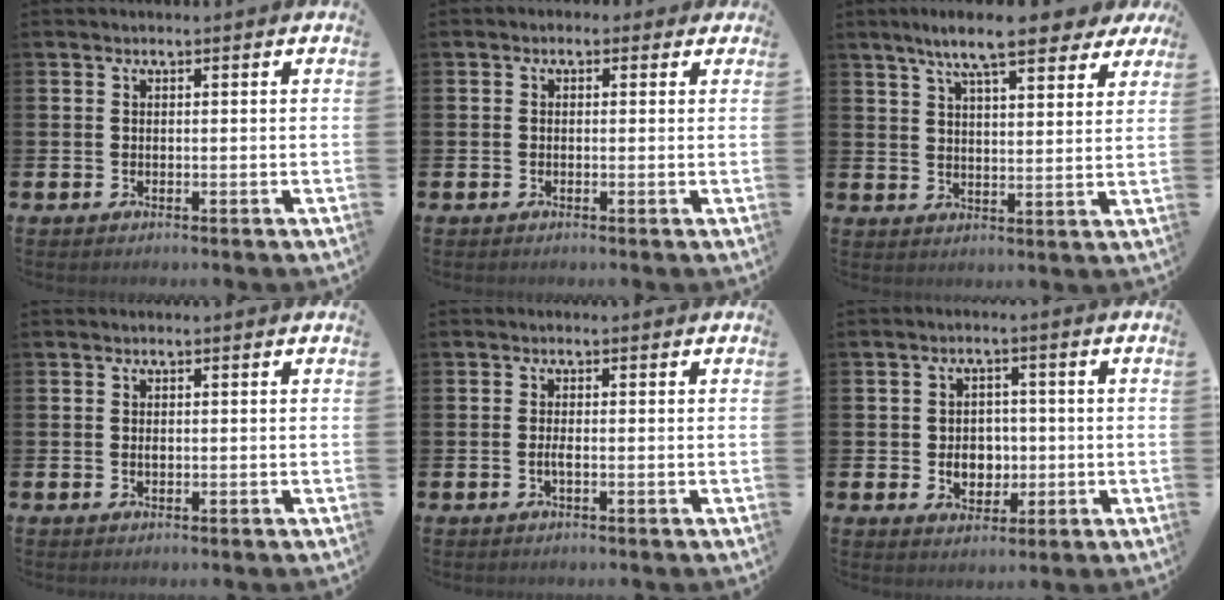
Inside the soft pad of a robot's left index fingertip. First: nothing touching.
{"total": 0.9, "force": [-0.2, 0.8, 0.3], "torque": [-0.007, 0.008, -0.006]}
{"total": 9.5, "force": [7.9, 1.8, 4.9], "torque": [-0.099, -0.024, 0.139]}
{"total": 0.6, "force": [0.0, 0.3, 0.5], "torque": [-0.016, 0.004, 0.001]}
{"total": 1.1, "force": [-0.4, 0.3, 1.0], "torque": [-0.025, 0.002, -0.005]}
{"total": 4.1, "force": [-0.5, 3.5, 2.2], "torque": [-0.034, 0.002, -0.018]}